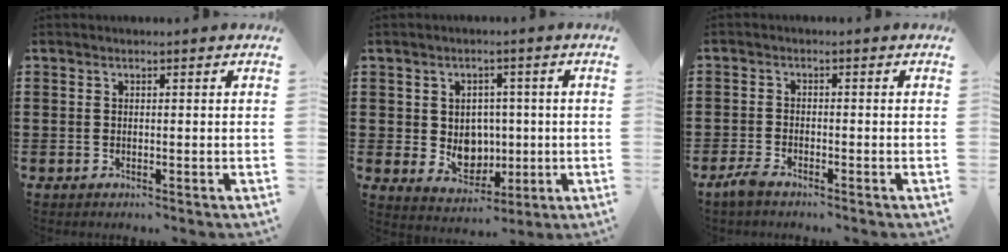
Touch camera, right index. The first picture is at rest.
{"total": 5.0, "force": [0.4, 4.6, 1.9], "torque": [-0.029, -0.001, 0.005]}
{"total": 1.9, "force": [-1.7, 0.4, 0.9], "torque": [-0.023, 0.000, -0.034]}